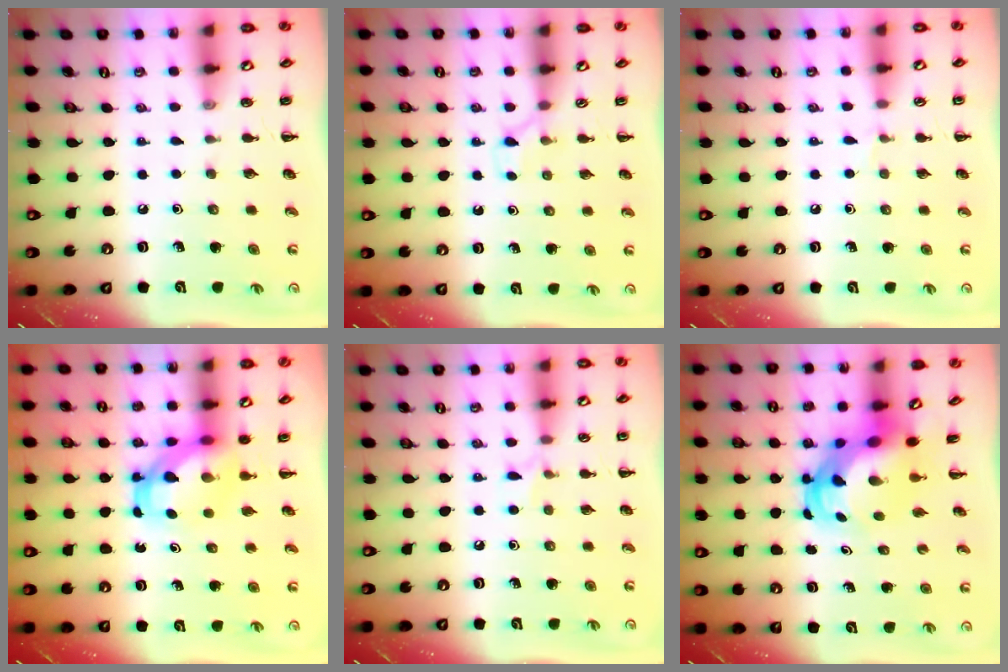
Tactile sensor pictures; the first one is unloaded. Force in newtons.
{"total": 2.5, "press": 2.3, "slide": 1.0}
{"total": 3.1, "press": 2.9, "slide": 1.1}
{"total": 5.2, "press": 5.2, "slide": 0.4}
{"total": 4.5, "press": 4.3, "slide": 1.4}
{"total": 6.3, "press": 6.1, "slide": 1.8}